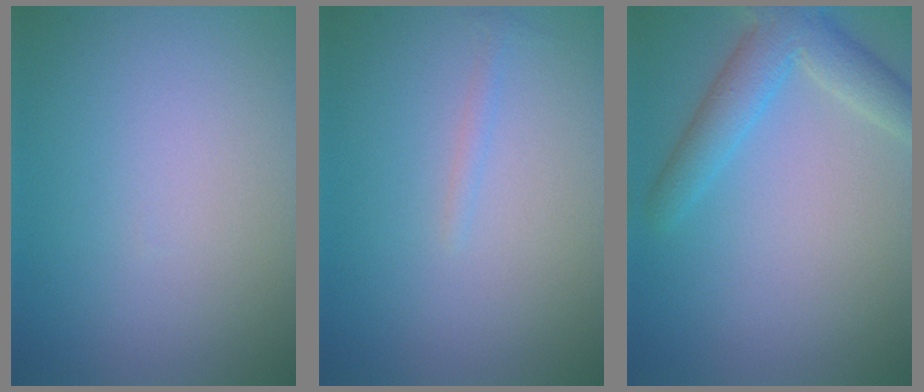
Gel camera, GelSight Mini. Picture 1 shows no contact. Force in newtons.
{"total": 0.6, "press": 0.6, "slide": 0.1}
{"total": 4.2, "press": 4.2, "slide": 0.1}